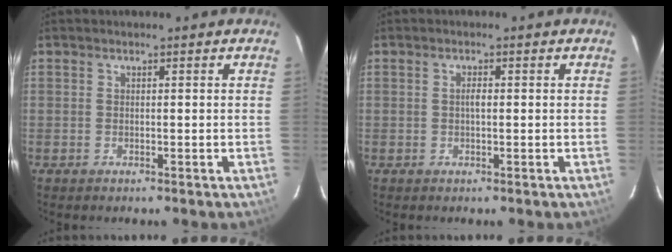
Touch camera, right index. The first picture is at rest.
{"total": 1.2, "force": [0.0, 0.5, 1.1], "torque": [-0.021, 0.004, -0.001]}